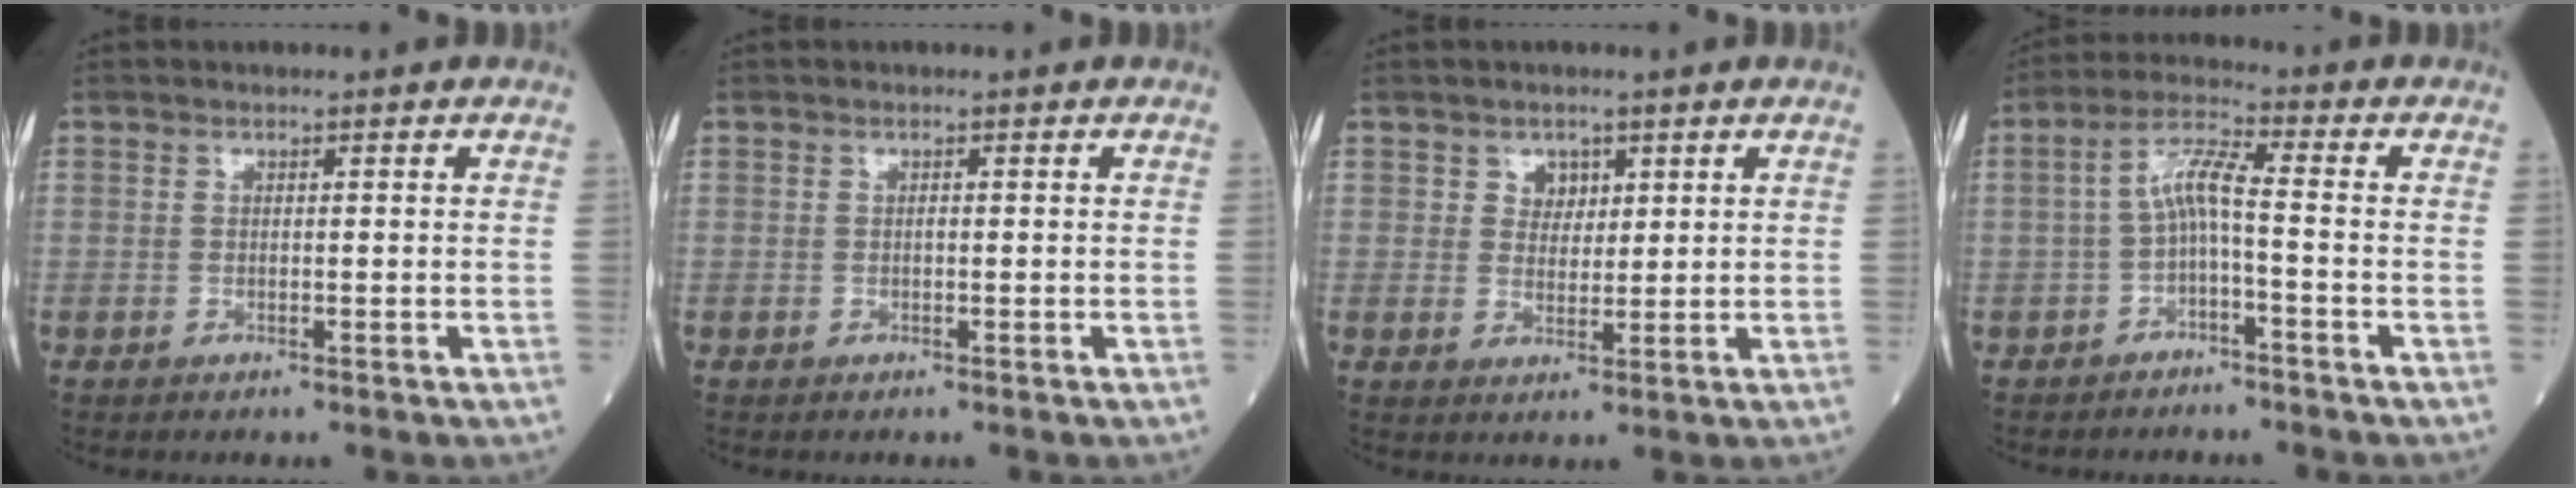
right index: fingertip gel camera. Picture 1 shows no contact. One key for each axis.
{"total": 0.0}
{"total": 2.7, "fx": 1.4, "fy": 2.1, "fz": 1.0, "tx": -0.012, "ty": 0.001, "tz": 0.023}
{"total": 5.2, "fx": -1.0, "fy": 0.7, "fz": 5.1, "tx": -0.098, "ty": 0.024, "tz": -0.020}